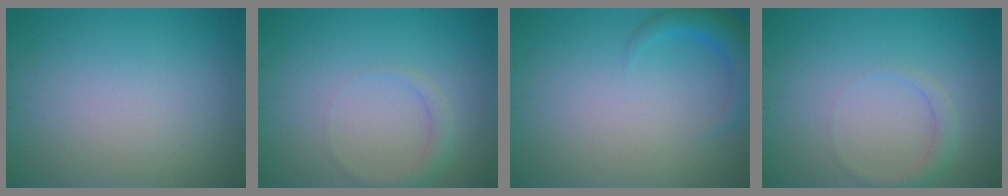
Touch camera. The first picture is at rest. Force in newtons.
{"total": 1.5, "press": 1.5, "slide": 0.1}
{"total": 2.5, "press": 2.5, "slide": 0.3}
{"total": 1.5, "press": 1.5, "slide": 0.1}